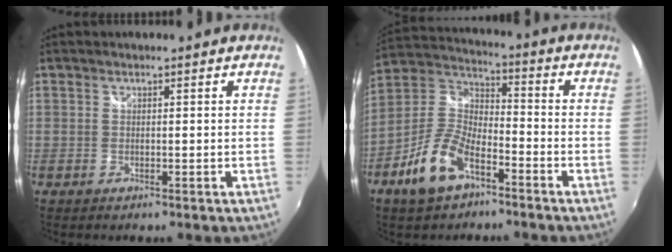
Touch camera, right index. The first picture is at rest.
{"total": 12.6, "force": [-6.9, 6.0, 8.7], "torque": [-0.191, 0.008, -0.130]}